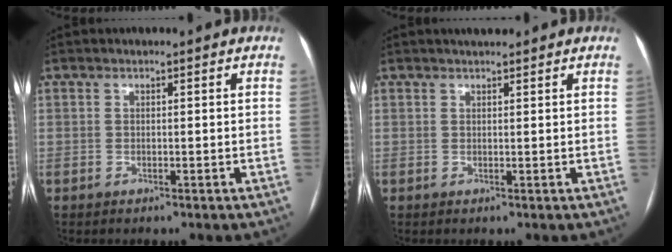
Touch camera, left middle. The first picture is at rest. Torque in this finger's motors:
{"motor_torque": [-0.04, -0.08, -0.06, 0.00]}